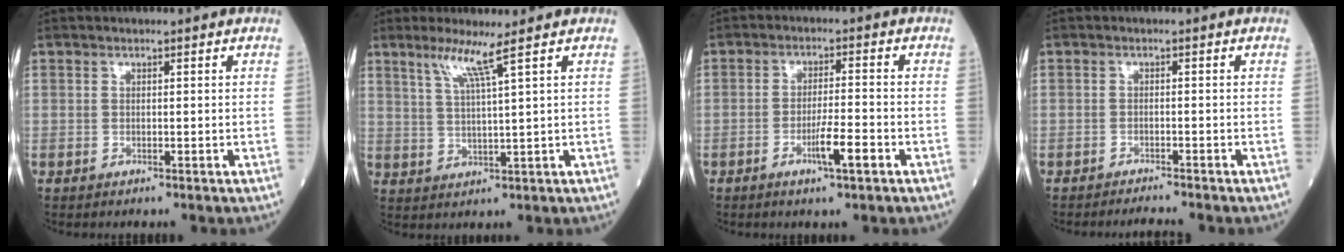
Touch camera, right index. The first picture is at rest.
{"total": 4.8, "force": [3.0, -1.2, 3.5], "torque": [-0.073, -0.005, 0.063]}
{"total": 5.1, "force": [-2.4, 0.2, 4.5], "torque": [-0.080, -0.004, -0.041]}
{"total": 2.4, "force": [-2.3, -0.6, 0.4], "torque": [-0.009, -0.010, -0.033]}